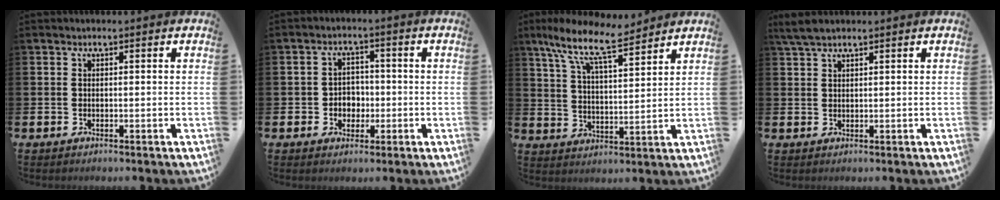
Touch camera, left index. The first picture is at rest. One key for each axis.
{"total": 3.1, "fx": -0.6, "fy": 2.8, "fz": 1.1, "tx": -0.019, "ty": 0.000, "tz": -0.020}
{"total": 10.1, "fx": 8.3, "fy": 2.3, "fz": 5.2, "tx": -0.124, "ty": -0.036, "tz": 0.145}
{"total": 3.0, "fx": 2.4, "fy": 0.8, "fz": 1.5, "tx": -0.035, "ty": 0.002, "tz": 0.045}